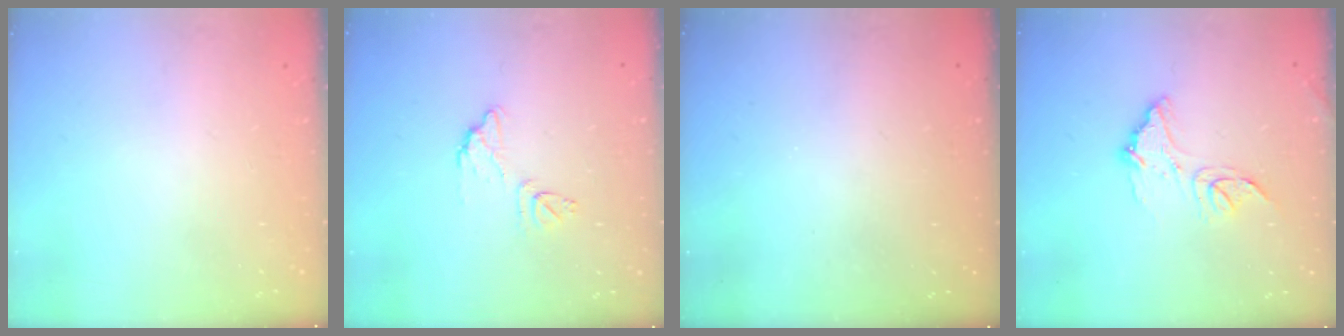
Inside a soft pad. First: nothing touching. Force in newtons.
{"total": 8.4, "press": 8.4, "slide": 0.5}
{"total": 3.3, "press": 3.3, "slide": 0.1}
{"total": 12.3, "press": 12.3, "slide": 1.0}